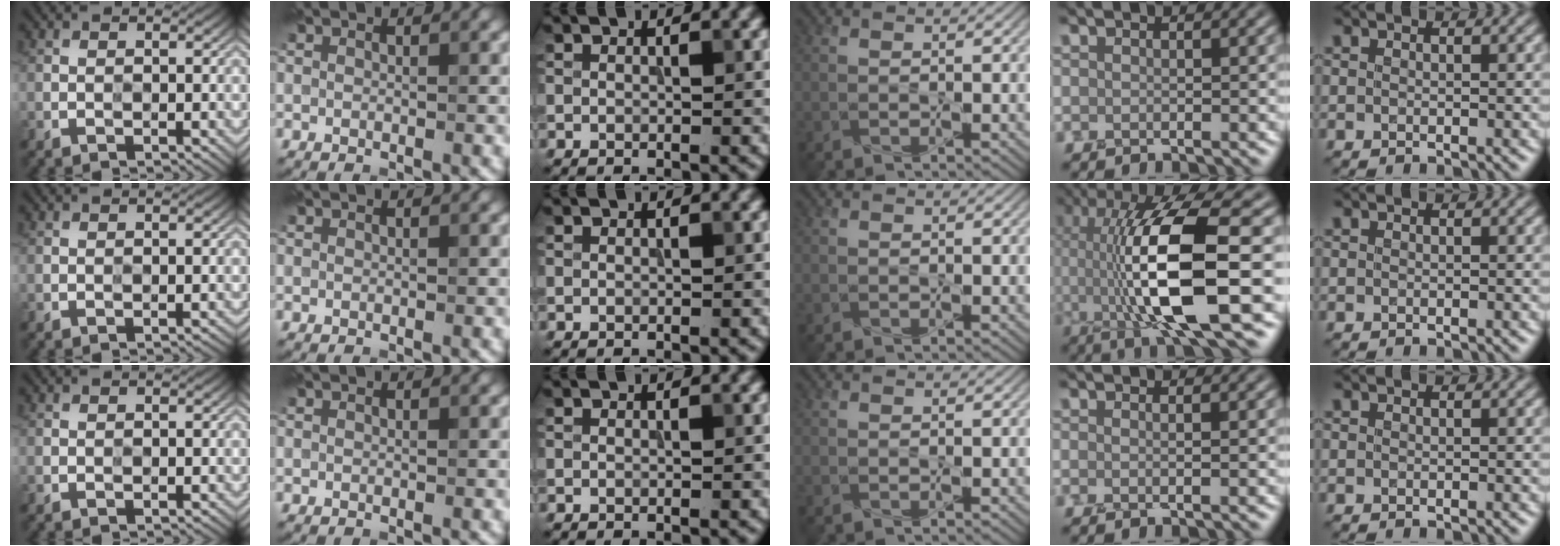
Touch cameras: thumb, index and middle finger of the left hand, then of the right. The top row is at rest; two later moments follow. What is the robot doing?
{"motion": "screw", "object": "flashlight"}